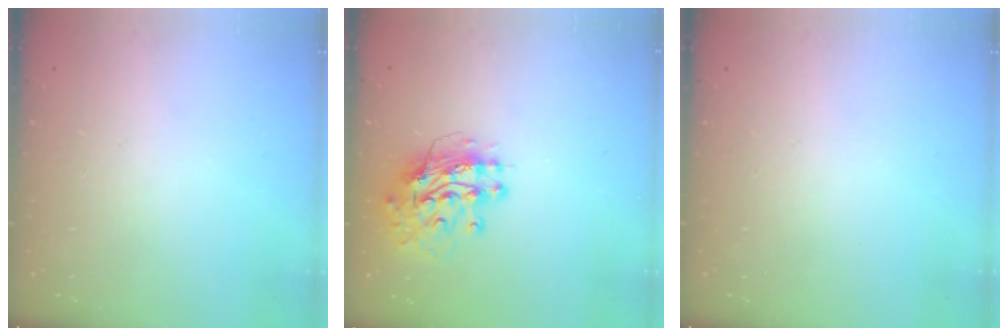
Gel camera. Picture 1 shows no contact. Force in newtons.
{"total": 12.8, "press": 12.7, "slide": 1.1}
{"total": 0.0}